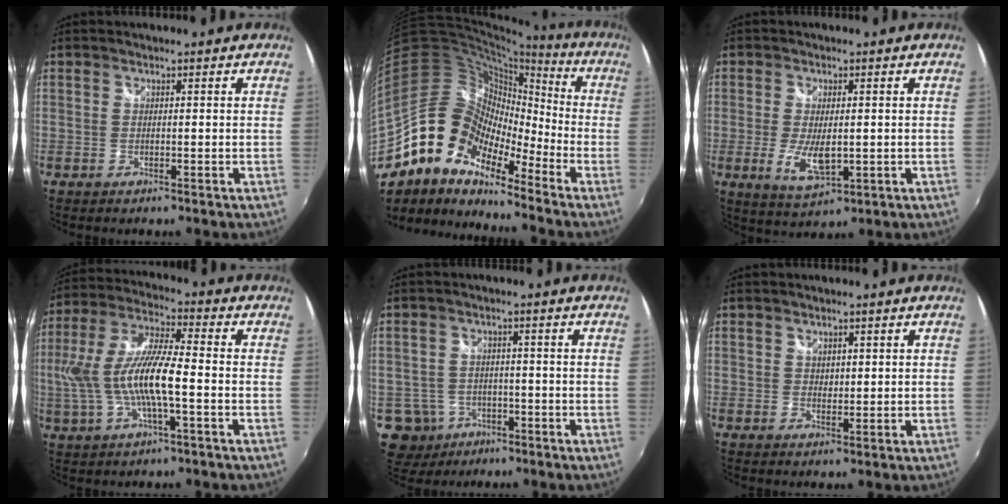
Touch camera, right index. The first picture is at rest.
{"total": 14.1, "force": [-9.6, 7.5, 7.2], "torque": [-0.117, 0.008, -0.204]}
{"total": 6.8, "force": [-1.0, 2.9, 6.0], "torque": [-0.119, -0.016, -0.015]}
{"total": 14.0, "force": [-2.2, 3.0, 13.5], "torque": [-0.266, -0.001, -0.038]}
{"total": 6.9, "force": [-3.0, 6.0, 1.6], "torque": [-0.054, 0.012, -0.039]}
{"total": 1.6, "force": [0.9, 1.2, 0.5], "torque": [-0.002, 0.002, 0.016]}